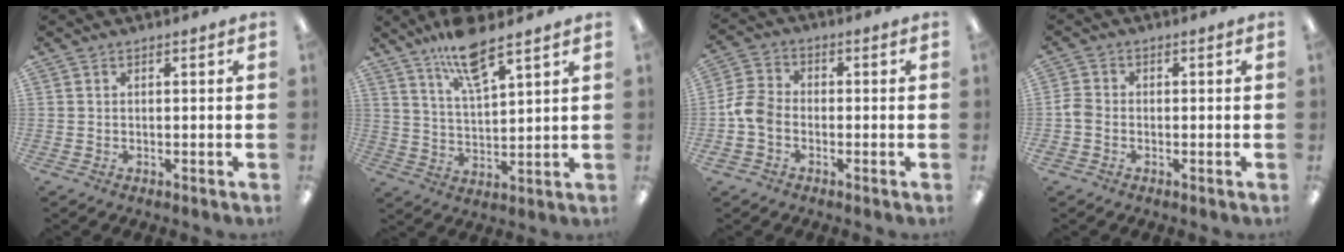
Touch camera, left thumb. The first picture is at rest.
{"total": 10.4, "force": [7.9, 2.5, 6.3], "torque": [-0.118, -0.033, 0.139]}
{"total": 6.6, "force": [-2.1, 5.0, 3.8], "torque": [-0.081, 0.016, -0.036]}
{"total": 2.5, "force": [-0.9, 1.9, 1.3], "torque": [-0.022, 0.005, -0.016]}